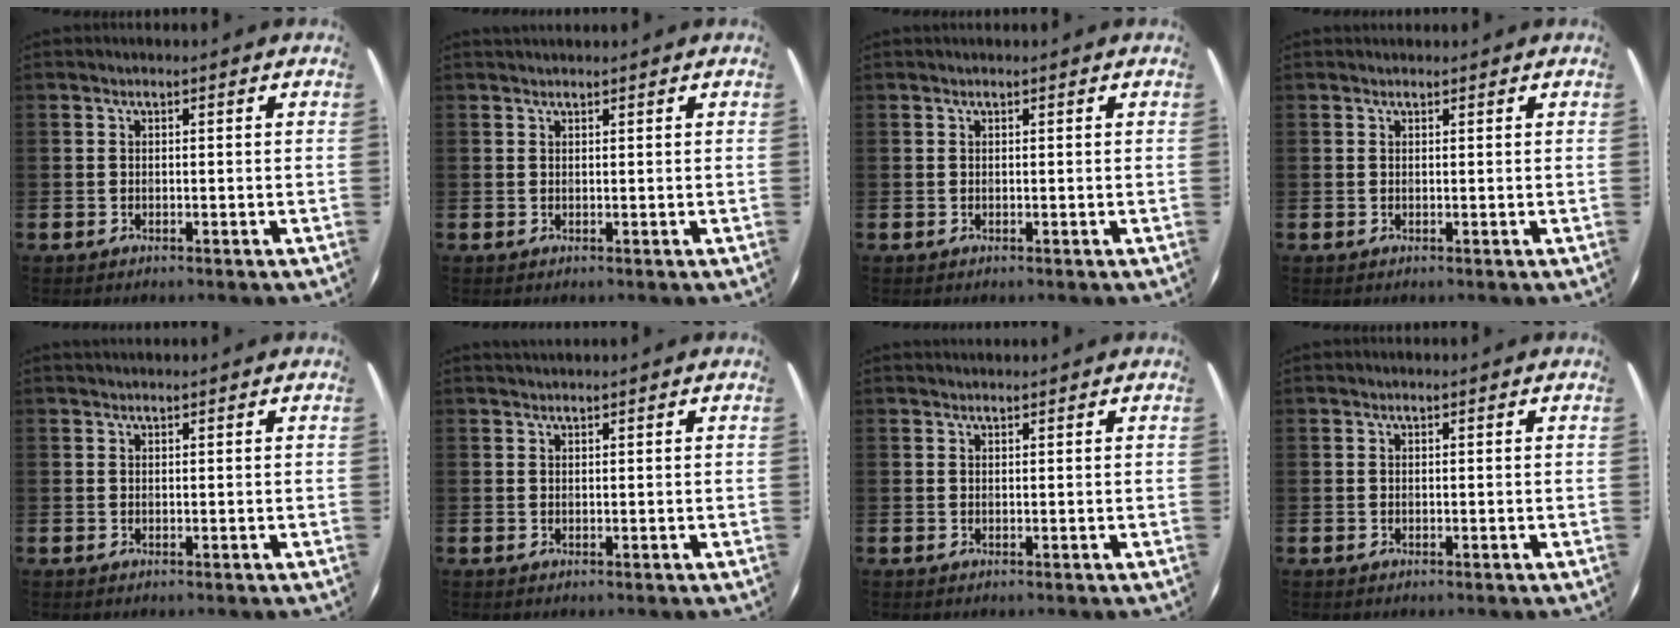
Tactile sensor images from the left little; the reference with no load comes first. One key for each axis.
{"total": 0.8, "fx": 0.8, "fy": 0.1, "fz": 0.0, "tx": 0.000, "ty": 0.001, "tz": 0.015}
{"total": 0.0}
{"total": 0.6, "fx": 0.5, "fy": 0.2, "fz": -0.1, "tx": 0.009, "ty": 0.000, "tz": 0.008}
{"total": 0.6, "fx": 0.6, "fy": 0.0, "fz": 0.0, "tx": 0.001, "ty": 0.002, "tz": 0.012}
{"total": 0.7, "fx": 0.7, "fy": 0.0, "fz": 0.0, "tx": 0.000, "ty": 0.000, "tz": 0.014}
{"total": 0.7, "fx": 0.7, "fy": 0.1, "fz": -0.1, "tx": 0.001, "ty": 0.001, "tz": 0.015}
{"total": 0.0}